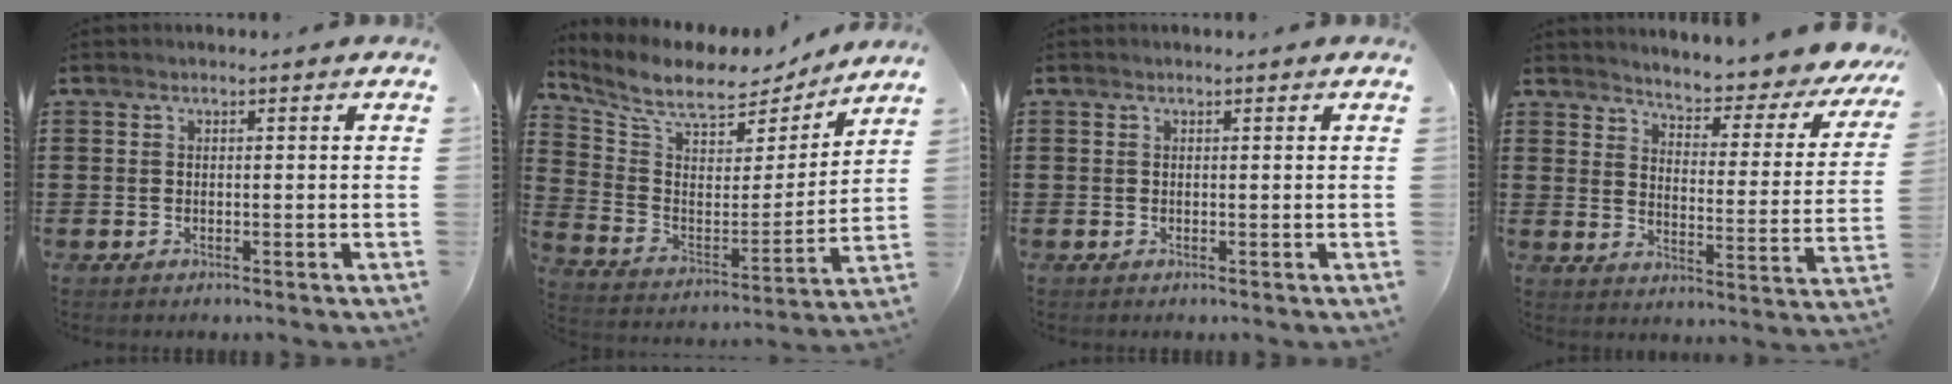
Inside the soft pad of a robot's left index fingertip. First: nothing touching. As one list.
[{"total": 8.6, "force": [7.2, 2.8, 3.7], "torque": [-0.101, -0.047, 0.121]}, {"total": 0.0}, {"total": 4.1, "force": [3.9, -0.5, 1.2], "torque": [-0.039, -0.044, 0.056]}]